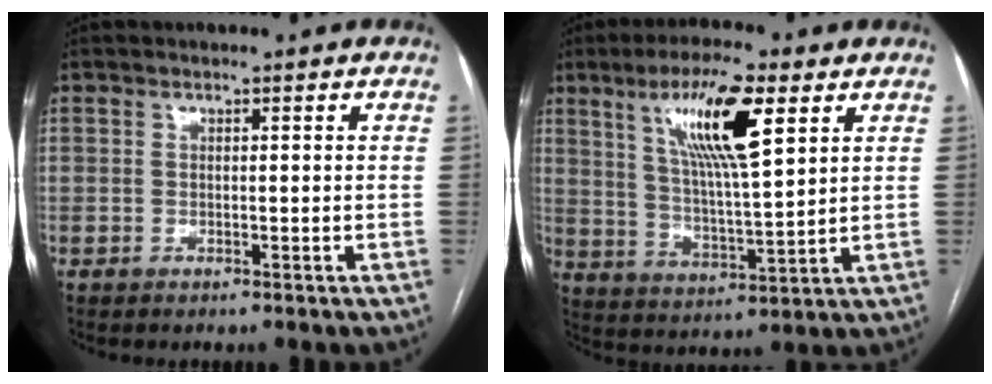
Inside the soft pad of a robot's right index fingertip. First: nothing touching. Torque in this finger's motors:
{"motor_torque": [1.02, 0.29, 0.37, 0.21]}